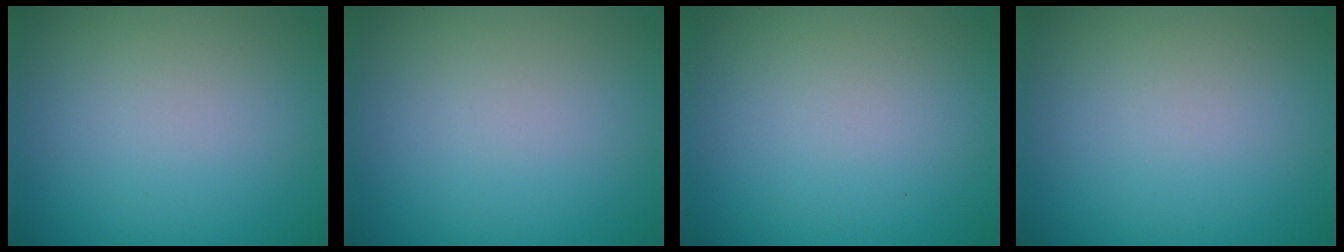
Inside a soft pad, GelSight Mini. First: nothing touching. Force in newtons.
{"total": 0.0}
{"total": 0.0}
{"total": 0.0}